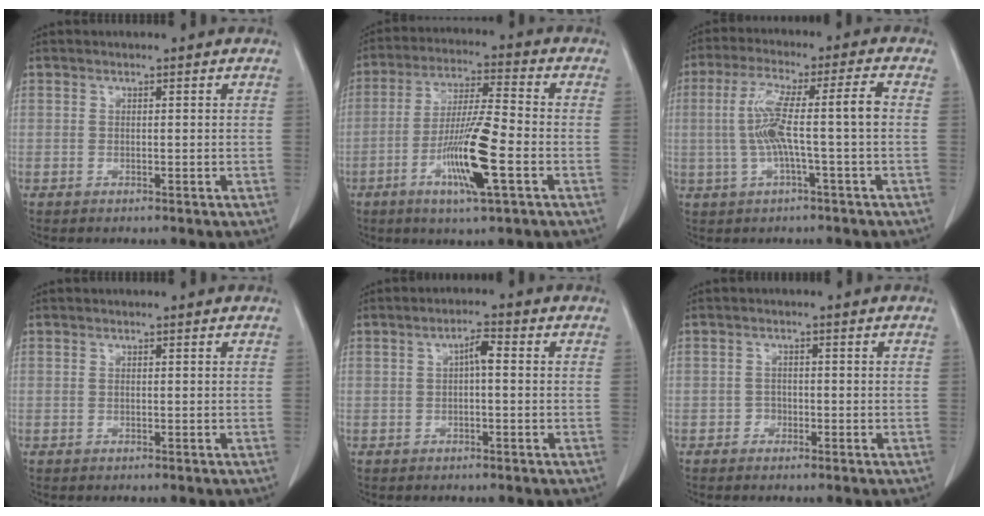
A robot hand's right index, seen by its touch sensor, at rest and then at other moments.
{"total": 12.2, "force": [-4.3, 0.6, 11.4], "torque": [-0.216, -0.013, -0.080]}
{"total": 9.2, "force": [-0.6, -0.2, 9.2], "torque": [-0.179, 0.027, -0.011]}
{"total": 0.0}
{"total": 2.6, "force": [0.1, 0.6, 2.5], "torque": [-0.043, 0.008, 0.002]}
{"total": 1.2, "force": [-0.8, 0.9, 0.2], "torque": [0.003, 0.006, -0.017]}